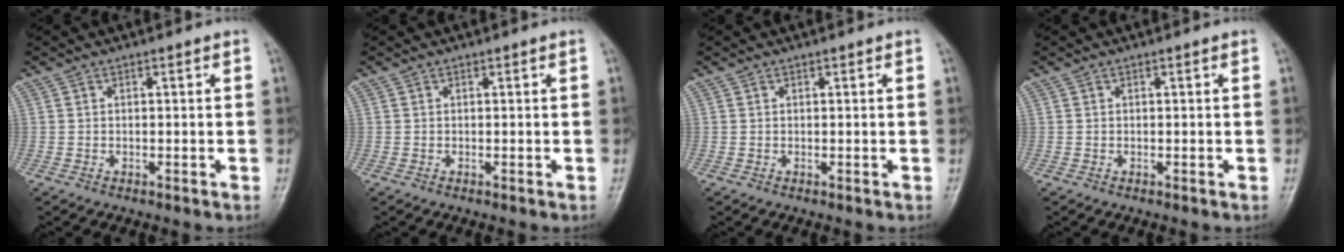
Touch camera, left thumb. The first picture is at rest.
{"total": 0.0}
{"total": 0.0}
{"total": 0.0}